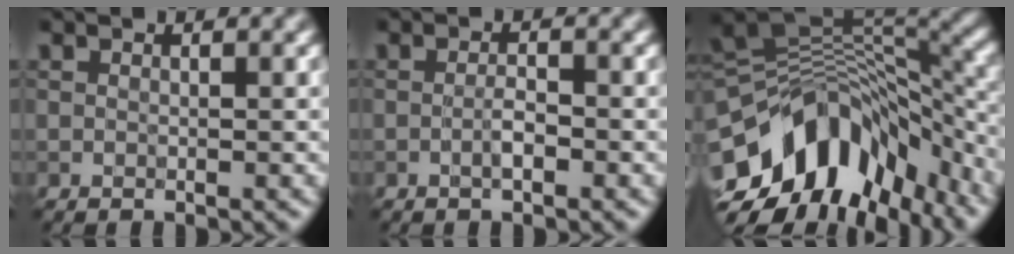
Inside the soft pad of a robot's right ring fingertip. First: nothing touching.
{"total": 1.4, "force": [-0.5, 0.3, 1.2], "torque": [-0.024, 0.001, -0.011]}
{"total": 13.9, "force": [-5.6, 8.7, 9.3], "torque": [-0.176, 0.003, -0.088]}